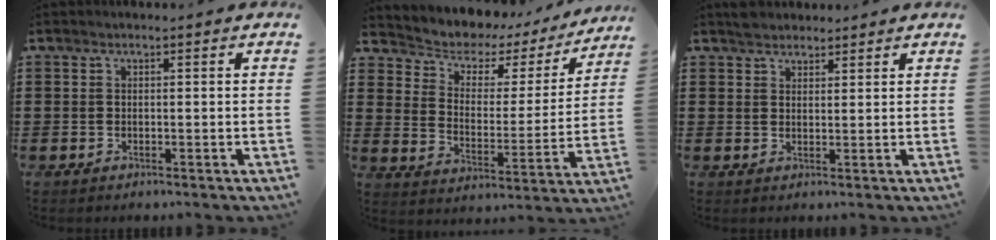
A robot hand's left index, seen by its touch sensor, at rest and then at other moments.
{"total": 4.7, "force": [3.9, 2.3, 1.2], "torque": [-0.053, -0.030, 0.061]}
{"total": 2.2, "force": [2.0, 0.9, 0.0], "torque": [-0.006, 0.005, 0.040]}